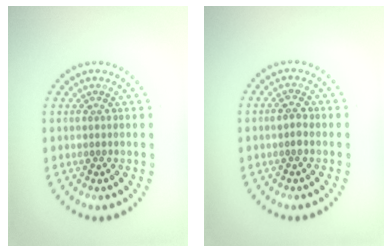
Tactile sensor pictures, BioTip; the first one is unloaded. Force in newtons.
{"total": 1.2, "press": 1.2, "slide": 0.1}